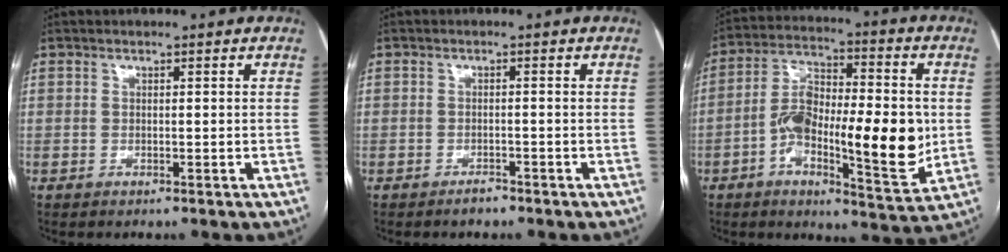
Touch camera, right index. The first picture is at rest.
{"total": 1.3, "force": [-1.2, 0.5, 0.4], "torque": [-0.004, 0.002, -0.018]}
{"total": 17.4, "force": [-2.6, 5.3, 16.4], "torque": [-0.275, 0.010, -0.043]}